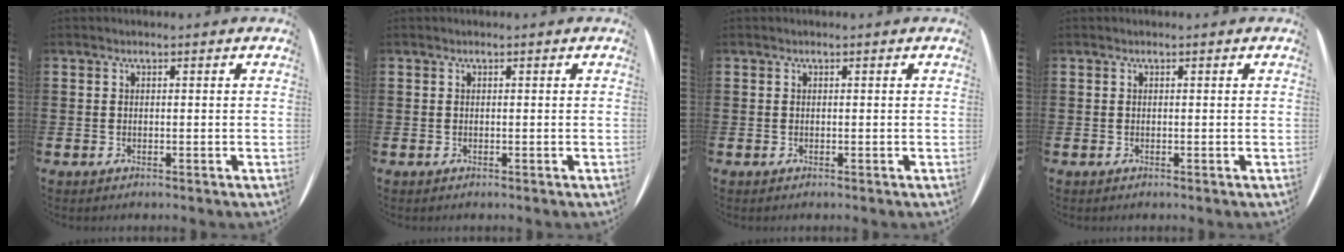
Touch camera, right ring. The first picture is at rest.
{"total": 0.0}
{"total": 0.0}
{"total": 0.0}